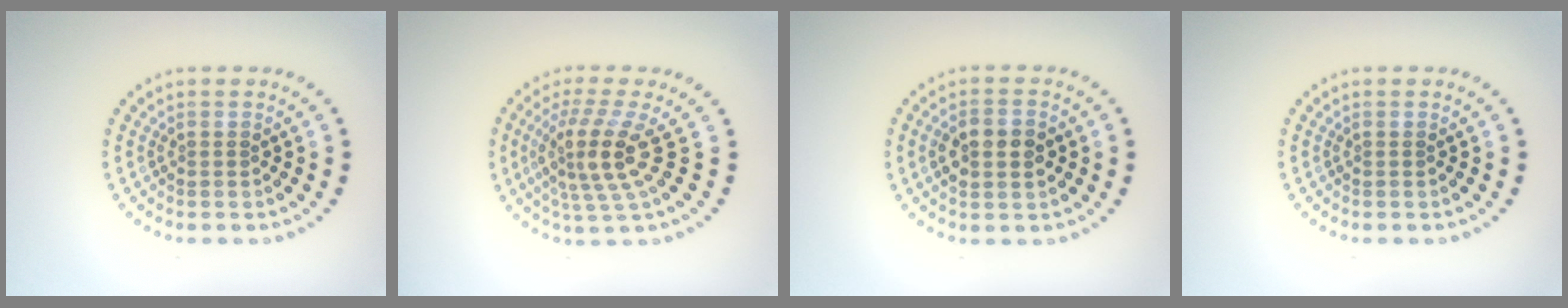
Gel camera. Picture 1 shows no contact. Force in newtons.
{"total": 4.4, "press": 3.3, "slide": 3.0}
{"total": 3.6, "press": 3.6, "slide": 0.2}
{"total": 0.0}